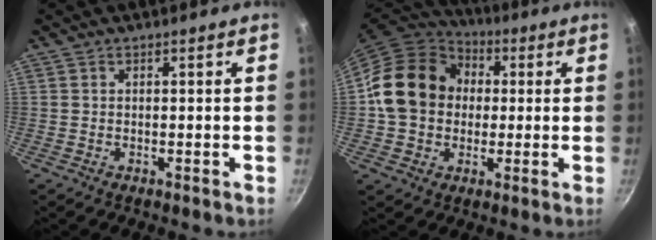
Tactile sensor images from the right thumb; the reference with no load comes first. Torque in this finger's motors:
{"motor_torque": [1.16, 2.73, 0.67, -0.62, 0.24]}